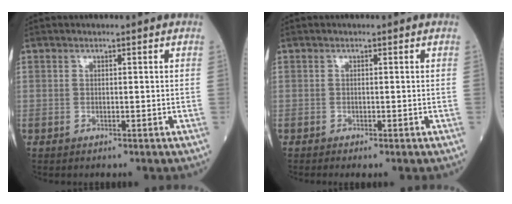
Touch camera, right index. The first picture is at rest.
{"total": 0.9, "force": [-0.7, 0.0, 0.6], "torque": [-0.009, -0.002, -0.011]}